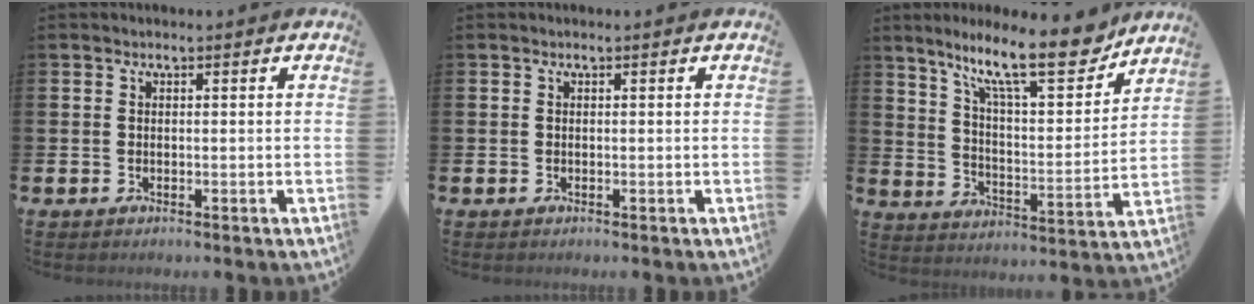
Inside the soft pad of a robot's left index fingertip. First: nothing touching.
{"total": 0.0}
{"total": 14.1, "force": [11.1, 3.0, 8.3], "torque": [-0.160, -0.061, 0.188]}